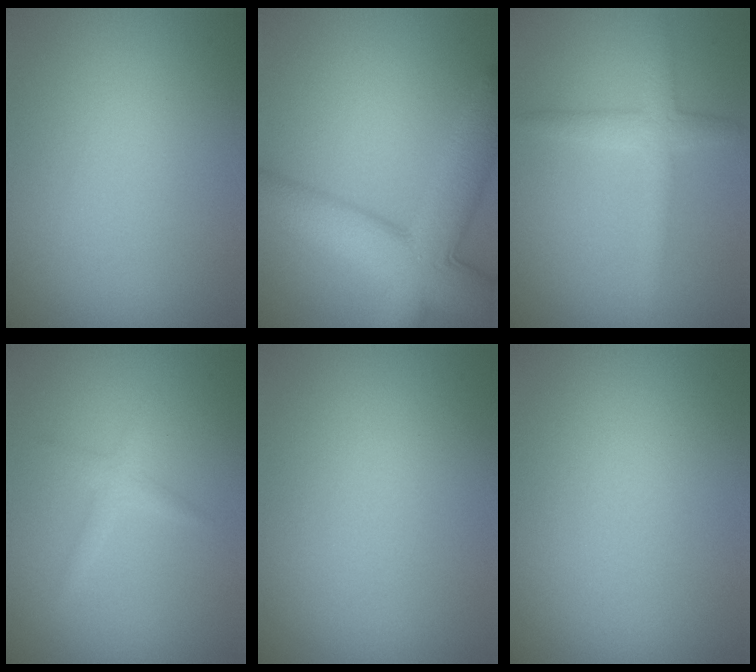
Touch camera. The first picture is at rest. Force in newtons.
{"total": 9.8, "press": 9.8, "slide": 0.3}
{"total": 2.6, "press": 2.6, "slide": 0.1}
{"total": 1.3, "press": 1.3, "slide": 0.0}
{"total": 0.0}
{"total": 0.0}